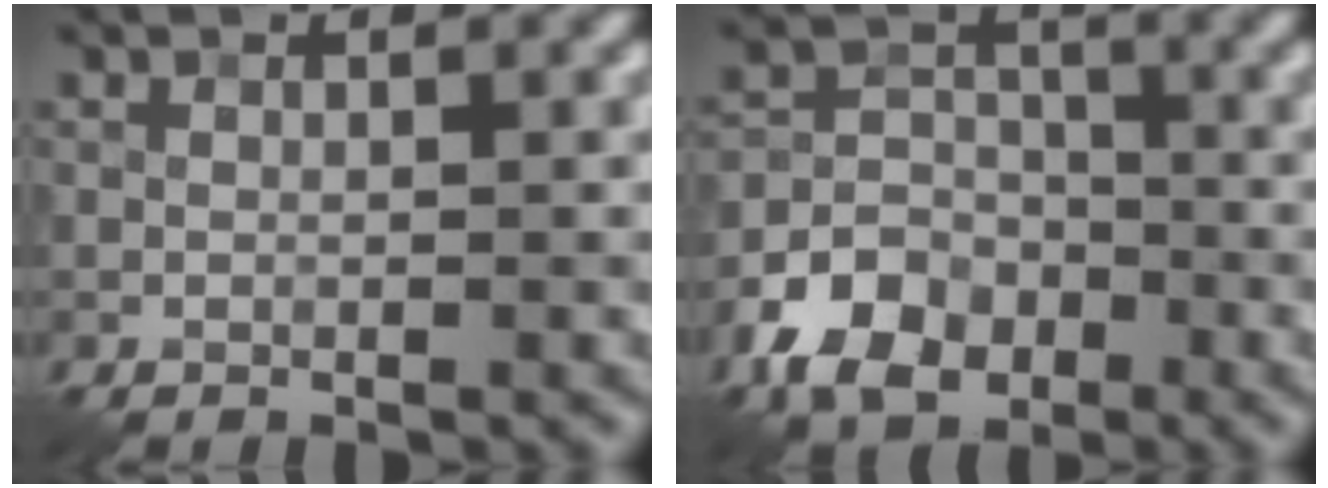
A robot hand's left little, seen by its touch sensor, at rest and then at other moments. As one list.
[{"total": 6.1, "force": [-3.4, 4.2, 2.9], "torque": [-0.057, -0.001, -0.073]}]